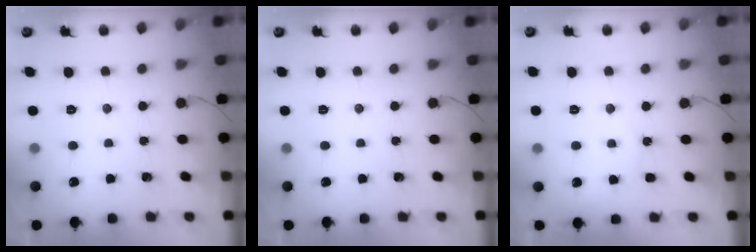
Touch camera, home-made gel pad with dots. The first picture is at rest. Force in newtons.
{"total": 0.0}
{"total": 3.9, "press": 3.7, "slide": 1.4}